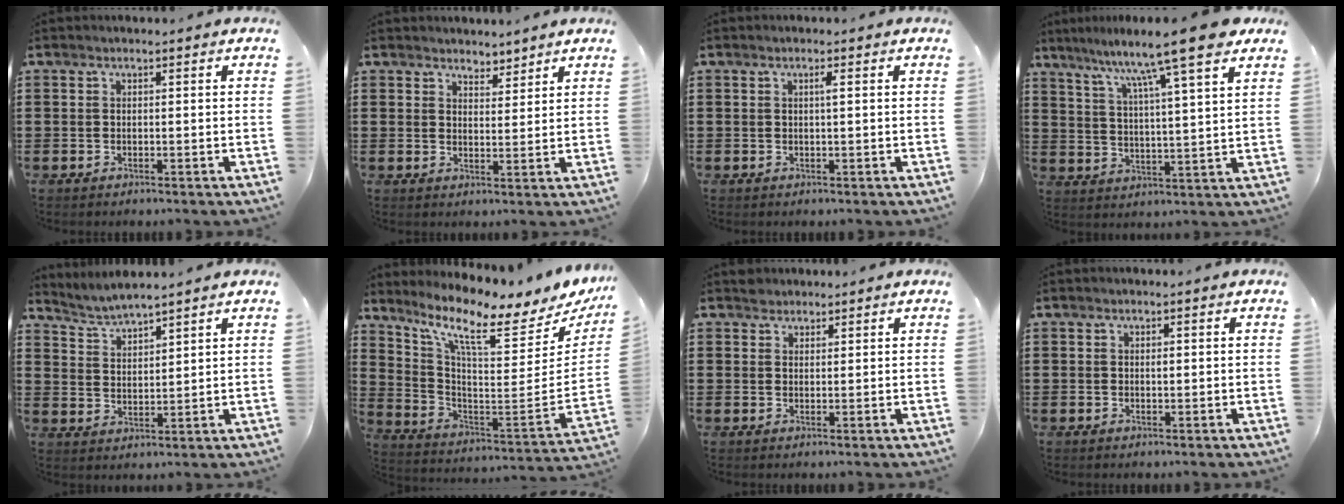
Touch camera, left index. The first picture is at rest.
{"total": 3.0, "force": [2.9, 0.7, -0.1], "torque": [-0.007, -0.005, 0.055]}
{"total": 1.1, "force": [0.3, 0.0, 1.0], "torque": [-0.020, -0.002, 0.005]}
{"total": 10.6, "force": [8.5, -0.7, 6.3], "torque": [-0.134, -0.045, 0.134]}
{"total": 3.5, "force": [3.5, -0.1, 0.3], "torque": [-0.020, -0.014, 0.062]}
{"total": 9.6, "force": [7.0, 1.3, 6.5], "torque": [-0.143, -0.065, 0.108]}
{"total": 1.8, "force": [1.6, 0.9, 0.0], "torque": [-0.004, 0.003, 0.033]}
{"total": 0.6, "force": [0.2, 0.3, 0.6], "torque": [-0.011, -0.001, 0.004]}